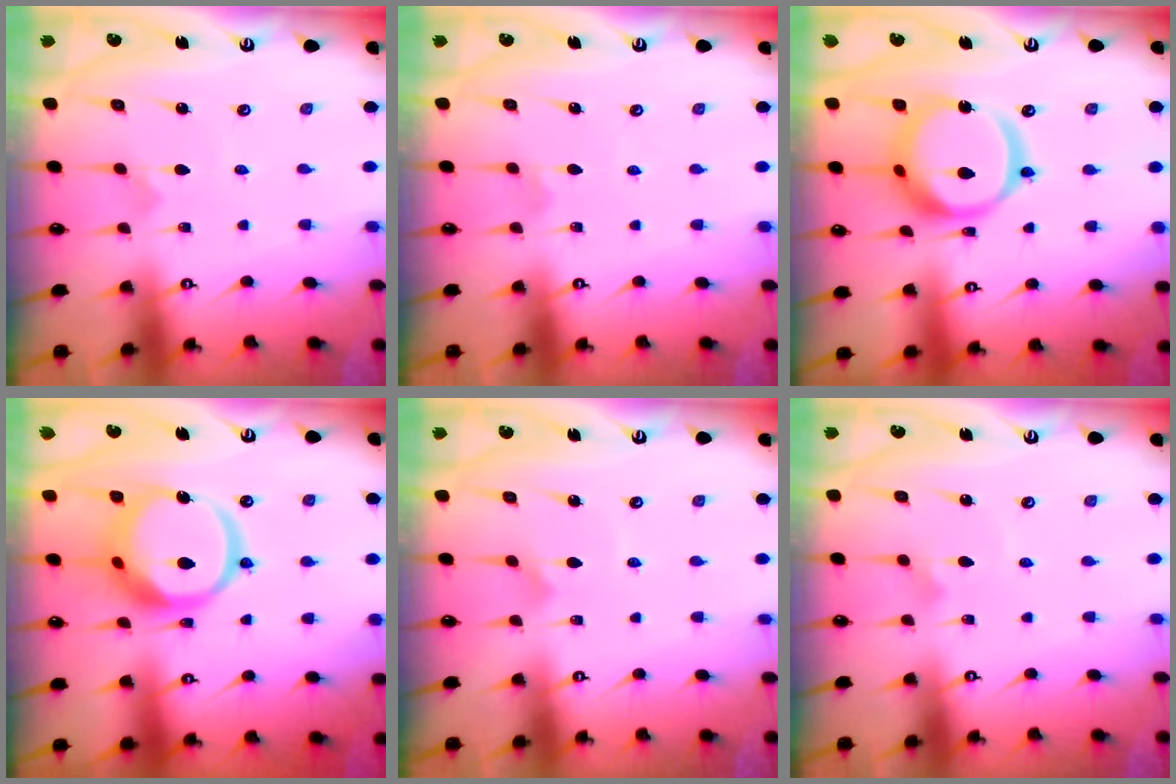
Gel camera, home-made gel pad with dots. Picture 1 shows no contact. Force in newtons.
{"total": 1.3, "press": 1.3, "slide": 0.1}
{"total": 18.0, "press": 17.9, "slide": 1.9}
{"total": 15.4, "press": 15.3, "slide": 1.8}
{"total": 3.3, "press": 3.3, "slide": 0.3}
{"total": 2.5, "press": 2.5, "slide": 0.1}